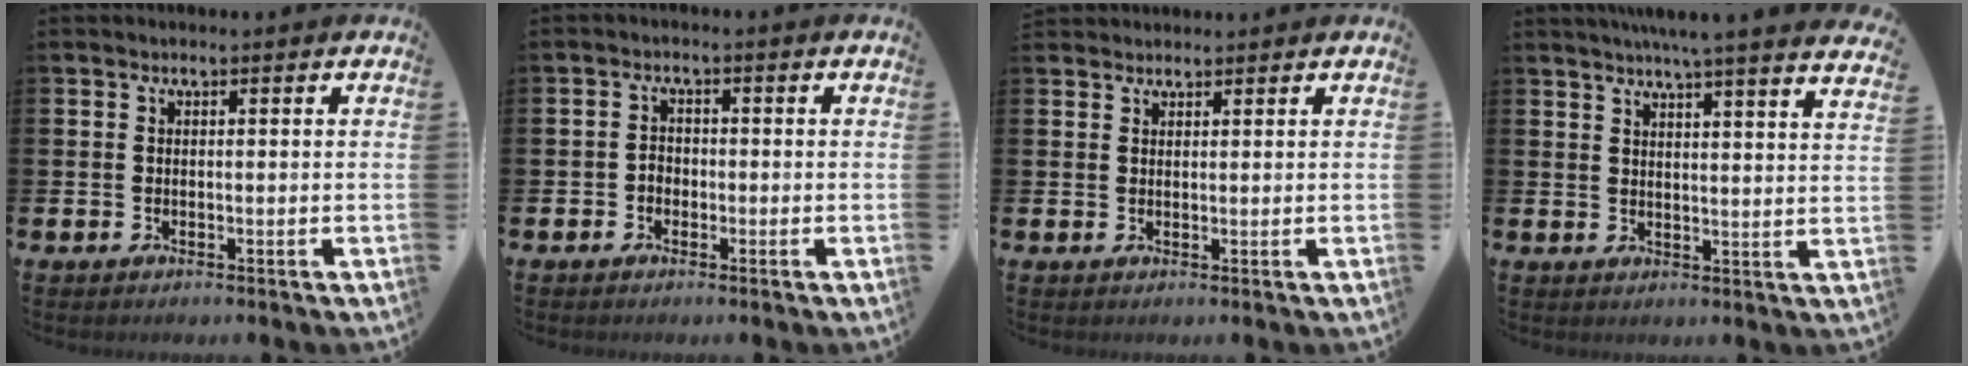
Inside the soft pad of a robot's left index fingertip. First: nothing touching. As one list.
[{"total": 1.6, "force": [-0.7, 1.4, 0.5], "torque": [-0.012, 0.005, -0.015]}, {"total": 1.6, "force": [1.6, 0.4, -0.1], "torque": [0.007, -0.003, 0.028]}, {"total": 5.8, "force": [5.4, -0.9, 1.8], "torque": [-0.042, -0.028, 0.093]}]